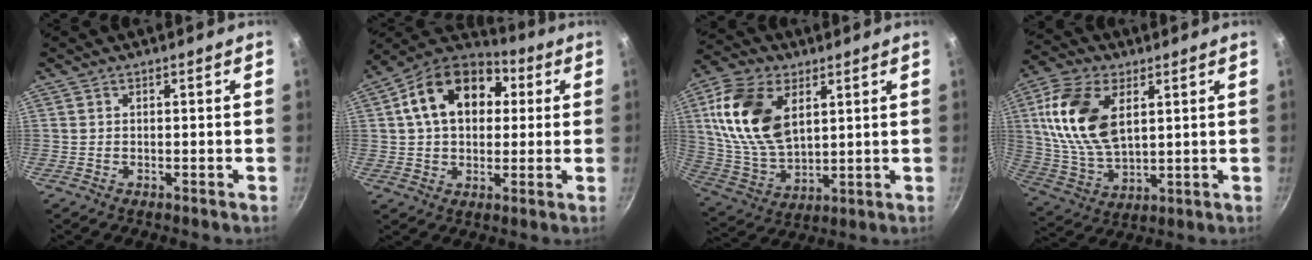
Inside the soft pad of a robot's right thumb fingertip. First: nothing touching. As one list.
[{"total": 17.9, "force": [4.2, 12.7, 11.9], "torque": [-0.175, 0.025, 0.052]}, {"total": 17.7, "force": [5.6, 10.7, 13.0], "torque": [-0.234, -0.012, 0.116]}, {"total": 16.6, "force": [4.7, 9.5, 12.8], "torque": [-0.237, -0.009, 0.097]}]